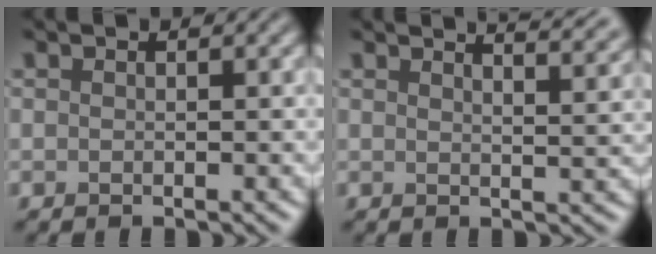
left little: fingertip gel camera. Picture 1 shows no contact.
{"total": 5.7, "force": [4.6, 1.7, 2.9], "torque": [-0.014, 0.035, 0.028]}